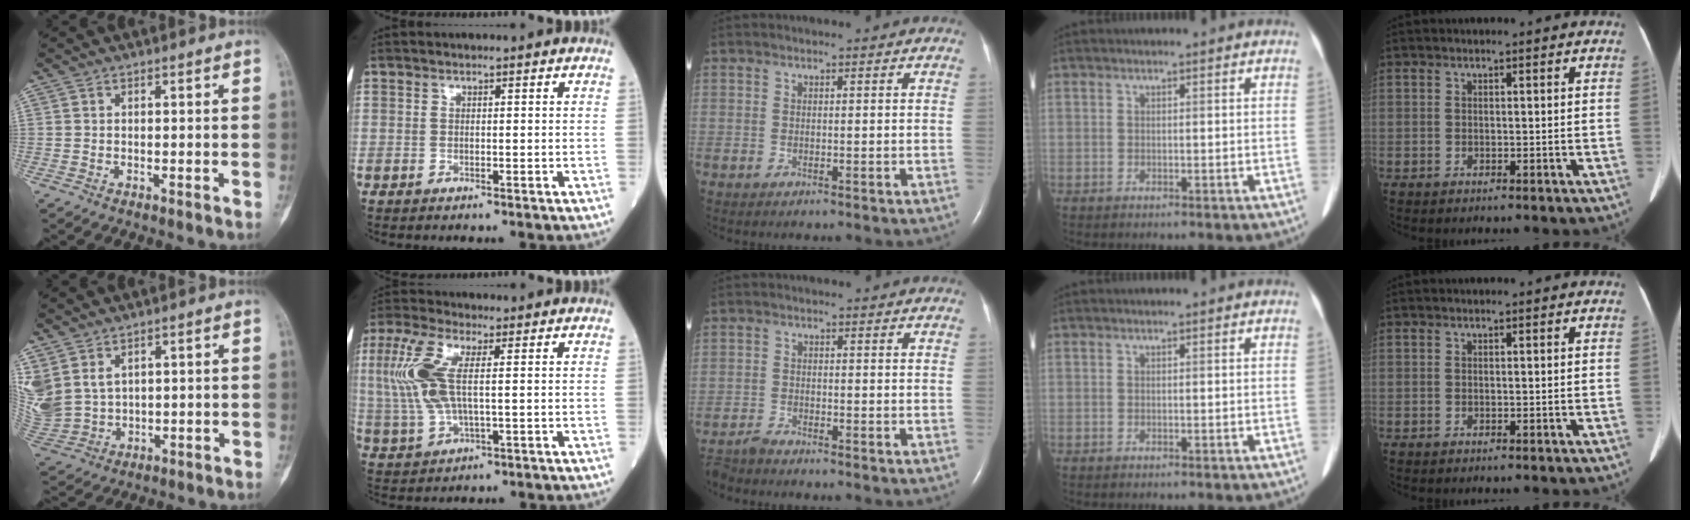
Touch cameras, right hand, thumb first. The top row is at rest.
{"thumb": {"total": 11.2, "force": [4.5, 7.9, 6.6], "torque": [-0.171, -0.006, 0.115]}, "index": {"total": 9.7, "force": [1.4, 3.2, 9.0], "torque": [-0.229, 0.008, 0.029]}, "middle": {"total": 2.7, "force": [-2.7, -0.2, 0.3], "torque": [-0.011, -0.016, -0.052]}}